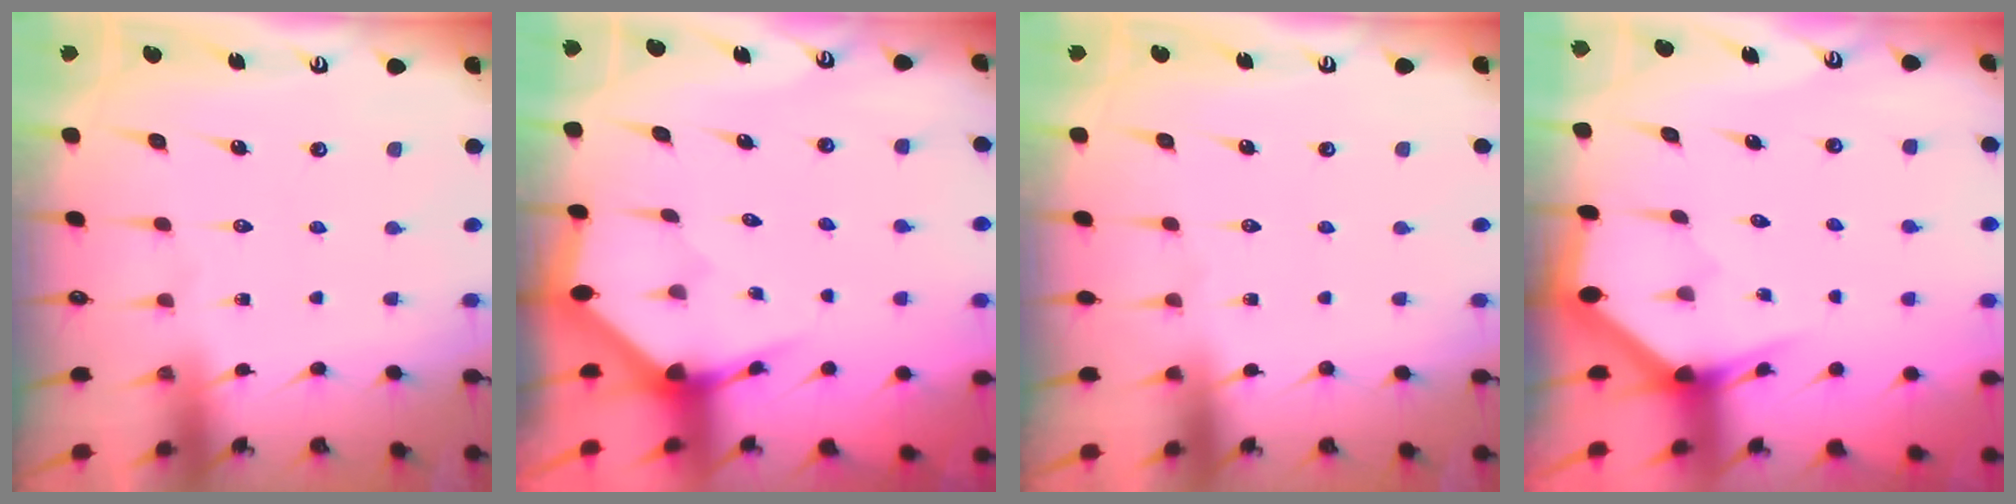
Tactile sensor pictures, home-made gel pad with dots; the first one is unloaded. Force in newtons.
{"total": 3.3, "press": 3.3, "slide": 0.3}
{"total": 0.0}
{"total": 3.0, "press": 3.0, "slide": 0.2}